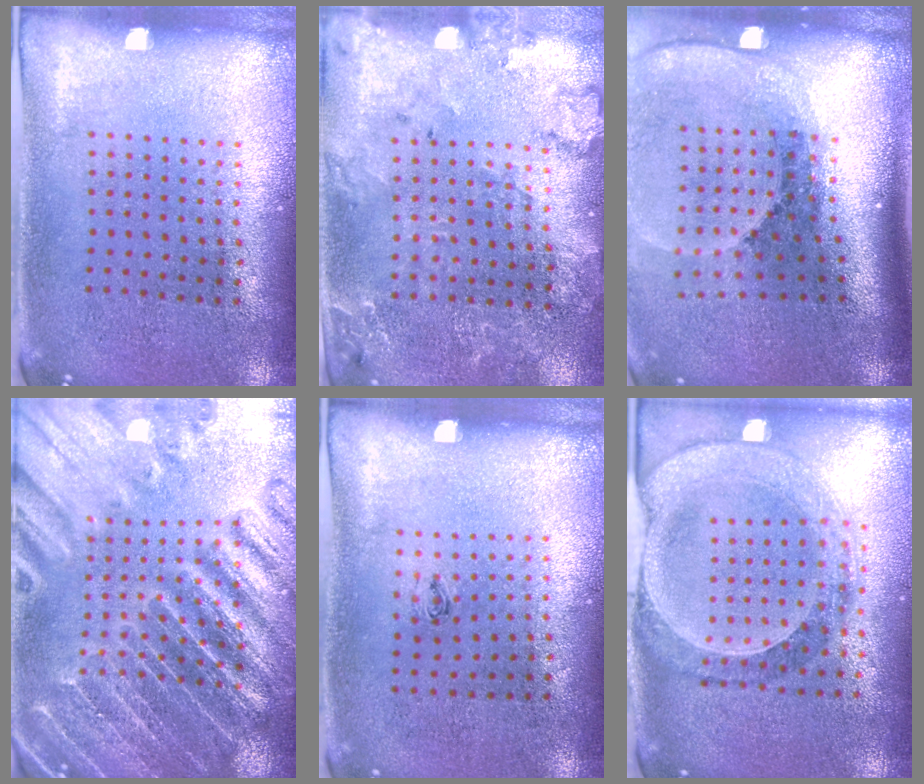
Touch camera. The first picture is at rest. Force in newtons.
{"total": 1.9, "press": 1.9, "slide": 0.2}
{"total": 2.7, "press": 1.9, "slide": 2.0}
{"total": 4.2, "press": 3.9, "slide": 1.4}
{"total": 0.5, "press": 0.1, "slide": 0.5}
{"total": 1.5, "press": 1.5, "slide": 0.4}